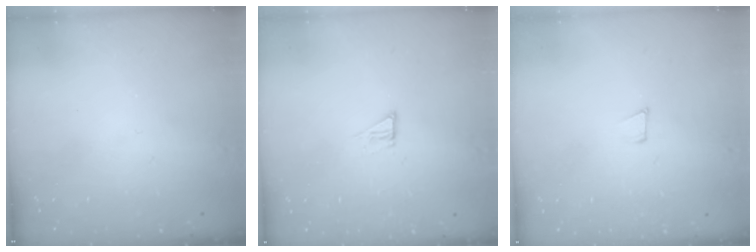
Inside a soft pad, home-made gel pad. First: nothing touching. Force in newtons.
{"total": 4.3, "press": 4.3, "slide": 0.3}
{"total": 4.3, "press": 4.2, "slide": 1.0}